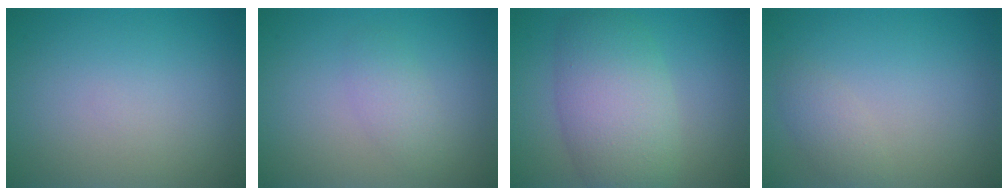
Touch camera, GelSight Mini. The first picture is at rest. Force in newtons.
{"total": 1.7, "press": 1.7, "slide": 0.1}
{"total": 7.0, "press": 7.0, "slide": 0.1}
{"total": 1.5, "press": 1.5, "slide": 0.1}